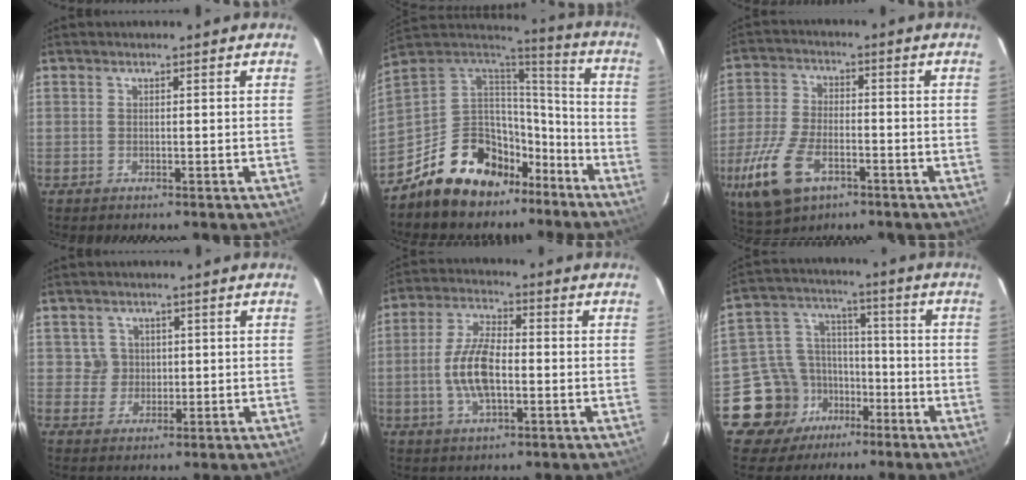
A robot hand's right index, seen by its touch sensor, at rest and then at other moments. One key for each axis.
{"total": 20.6, "fx": -13.1, "fy": 12.3, "fz": 10.1, "tx": -0.219, "ty": 0.024, "tz": -0.196}
{"total": 14.5, "fx": -7.0, "fy": 7.8, "fz": 10.0, "tx": -0.236, "ty": -0.020, "tz": -0.129}
{"total": 3.4, "fx": 0.8, "fy": 3.4, "fz": 0.0, "tx": 0.009, "ty": 0.014, "tz": 0.013}
{"total": 9.8, "fx": -1.7, "fy": 4.2, "fz": 8.6, "tx": -0.178, "ty": 0.007, "tz": -0.033}
{"total": 12.3, "fx": -6.8, "fy": 9.9, "fz": 2.9, "tx": -0.083, "ty": 0.045, "tz": -0.105}